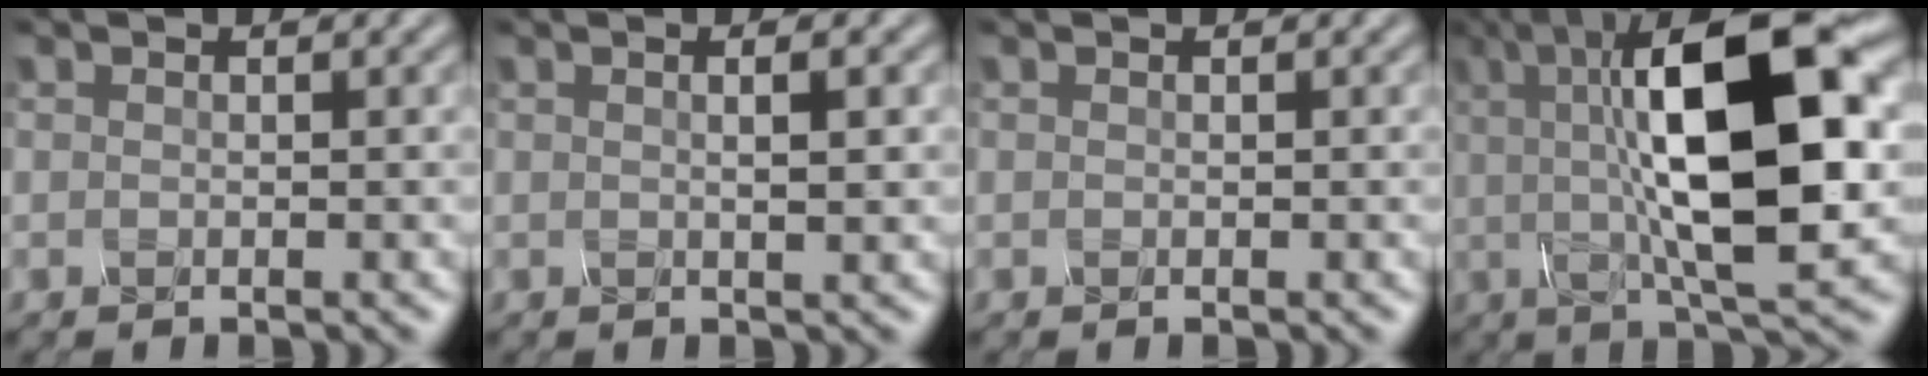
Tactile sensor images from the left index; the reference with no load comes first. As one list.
[{"total": 2.6, "force": [0.7, 0.8, 2.3], "torque": [-0.017, 0.005, -0.004]}, {"total": 0.0}, {"total": 14.1, "force": [2.1, 4.4, 13.3], "torque": [-0.204, 0.008, 0.028]}]